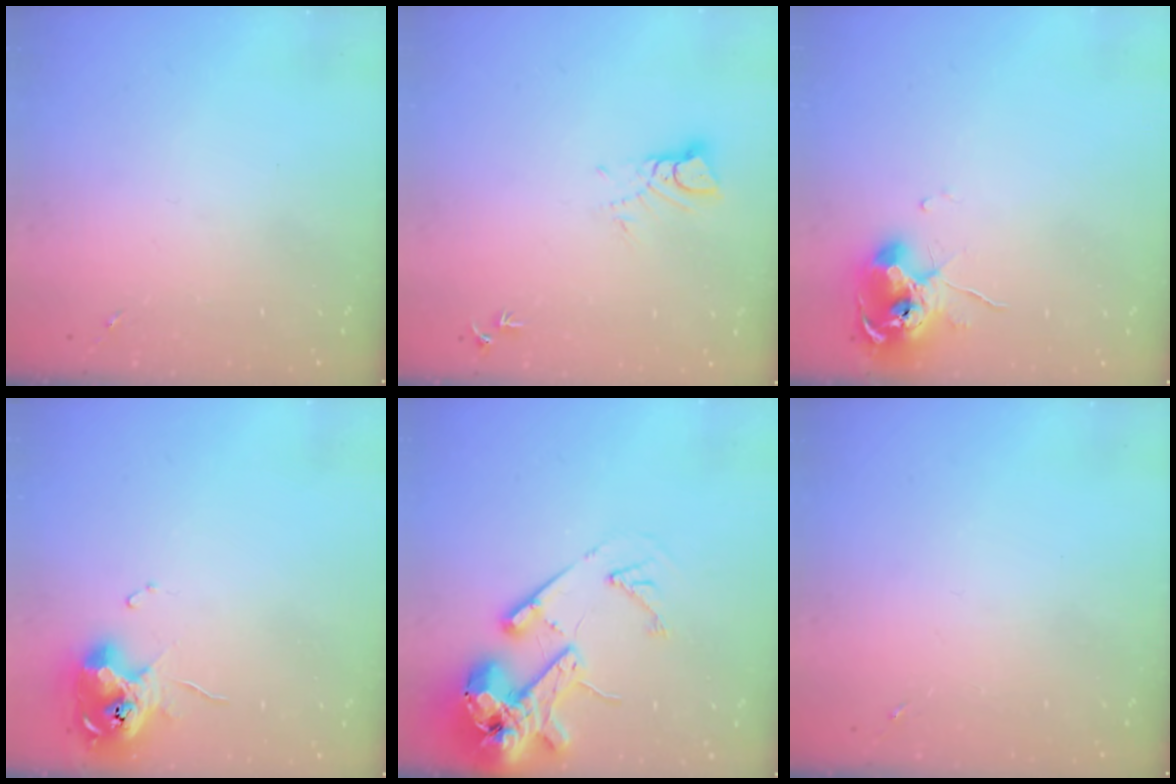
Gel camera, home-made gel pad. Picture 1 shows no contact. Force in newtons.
{"total": 4.3, "press": 4.2, "slide": 0.4}
{"total": 10.4, "press": 10.3, "slide": 1.1}
{"total": 12.1, "press": 12.0, "slide": 1.2}
{"total": 17.1, "press": 16.8, "slide": 2.7}
{"total": 0.0}